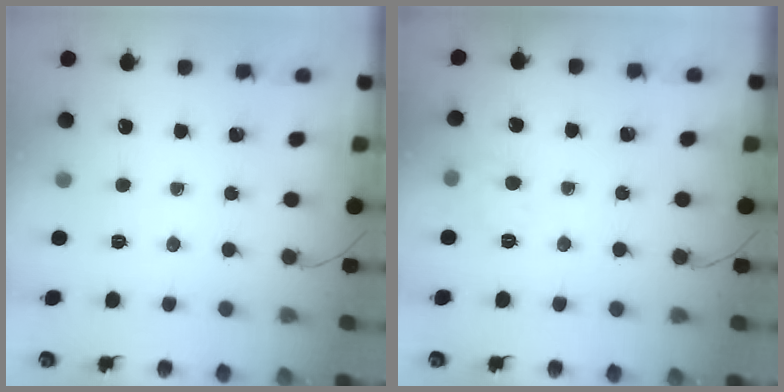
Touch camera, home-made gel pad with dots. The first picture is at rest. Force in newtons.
{"total": 7.6, "press": 7.5, "slide": 1.5}